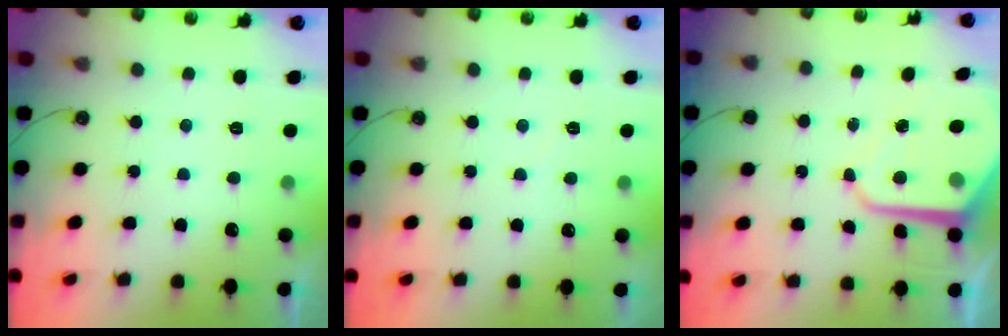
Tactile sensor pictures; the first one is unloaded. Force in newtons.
{"total": 2.9, "press": 2.9, "slide": 0.5}
{"total": 10.1, "press": 10.0, "slide": 0.7}